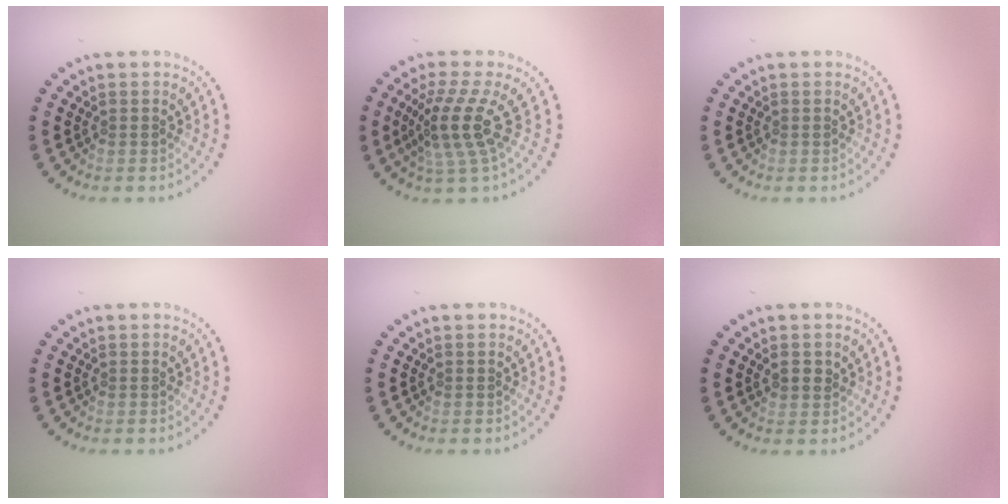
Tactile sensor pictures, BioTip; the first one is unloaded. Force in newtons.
{"total": 4.1, "press": 2.8, "slide": 2.9}
{"total": 0.0}
{"total": 0.0}
{"total": 0.0}
{"total": 0.9, "press": 0.8, "slide": 0.3}